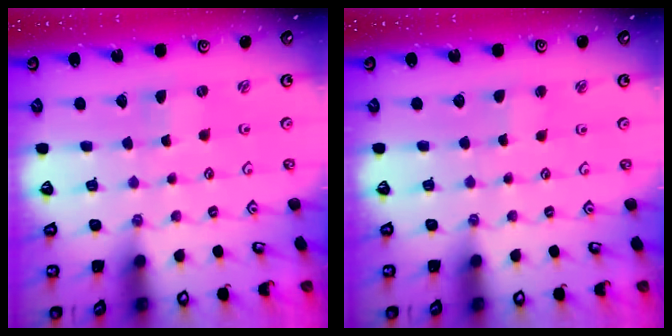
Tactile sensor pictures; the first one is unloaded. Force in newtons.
{"total": 1.6, "press": 1.6, "slide": 0.3}